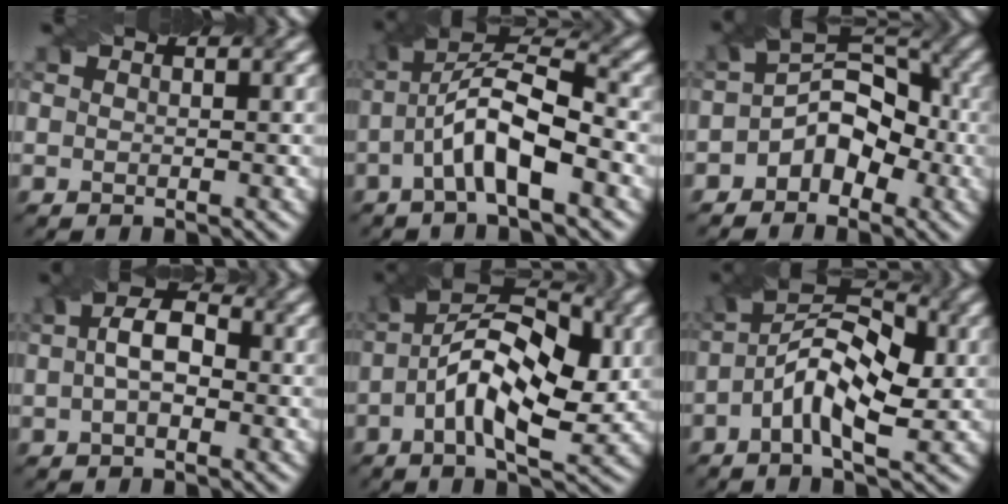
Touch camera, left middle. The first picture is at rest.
{"total": 7.5, "force": [-2.0, 2.4, 6.8], "torque": [-0.129, 0.019, -0.042]}
{"total": 5.4, "force": [-1.9, 3.8, 3.3], "torque": [-0.034, 0.010, -0.042]}
{"total": 4.3, "force": [0.2, 2.4, 3.6], "torque": [-0.060, 0.011, -0.006]}
{"total": 10.2, "force": [-0.5, 4.9, 9.0], "torque": [-0.157, 0.015, -0.015]}
{"total": 7.3, "force": [-1.0, 3.3, 6.4], "torque": [-0.118, 0.021, -0.025]}